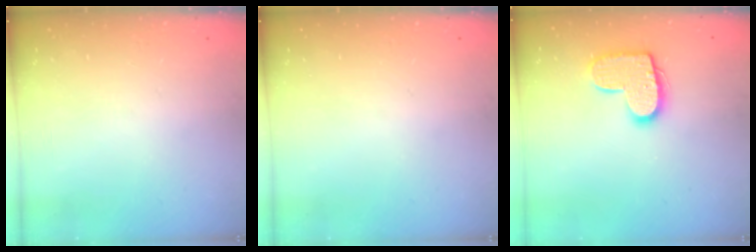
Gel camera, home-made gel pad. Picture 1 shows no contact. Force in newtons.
{"total": 0.0}
{"total": 12.4, "press": 12.4, "slide": 0.6}